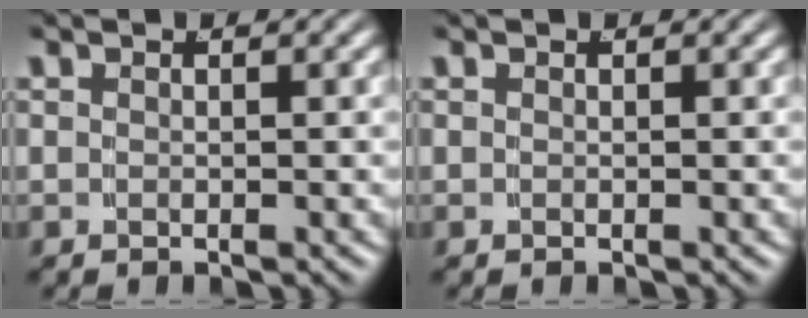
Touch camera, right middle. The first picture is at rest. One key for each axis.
{"total": 0.0}